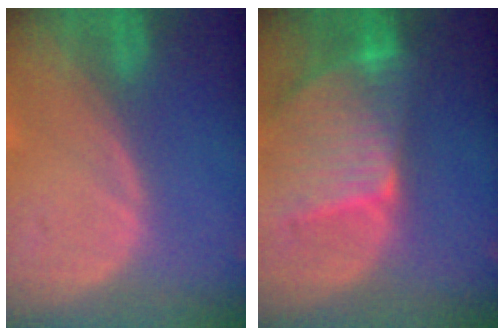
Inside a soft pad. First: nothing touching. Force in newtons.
{"total": 9.6, "press": 8.5, "slide": 4.6}